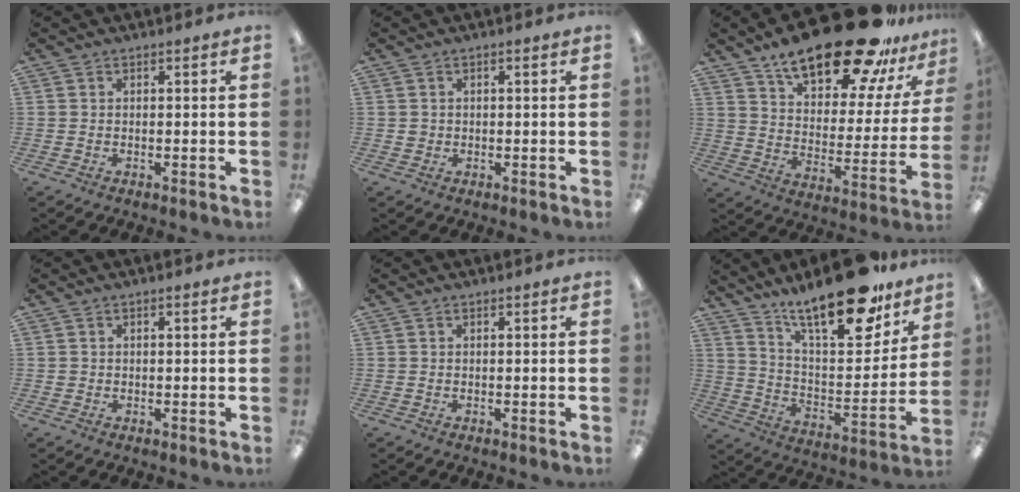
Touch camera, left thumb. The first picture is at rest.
{"total": 1.1, "force": [0.1, 1.1, 0.3], "torque": [-0.007, 0.006, -0.001]}
{"total": 24.4, "force": [18.6, 8.1, 13.6], "torque": [-0.211, -0.121, 0.310]}
{"total": 0.8, "force": [0.0, 0.8, 0.2], "torque": [-0.005, 0.005, -0.001]}
{"total": 0.0}
{"total": 23.0, "force": [17.7, 7.0, 12.9], "torque": [-0.197, -0.122, 0.297]}